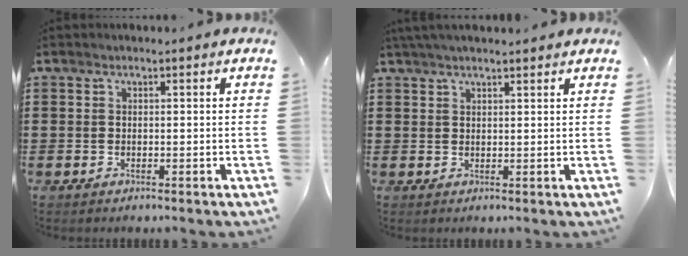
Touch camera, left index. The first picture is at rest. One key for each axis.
{"total": 1.9, "fx": 1.7, "fy": 0.1, "fz": 0.9, "tx": -0.020, "ty": 0.002, "tz": 0.033}